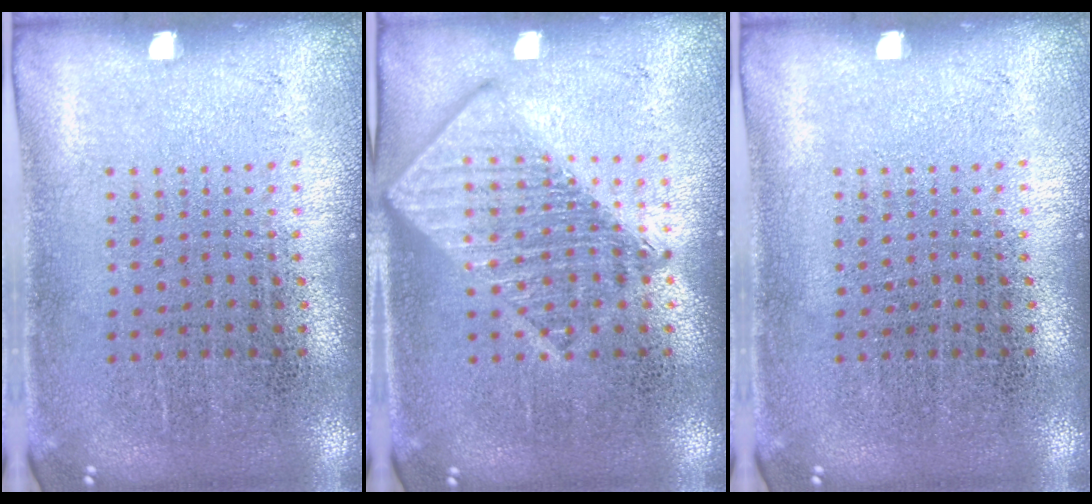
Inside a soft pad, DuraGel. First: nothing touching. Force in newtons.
{"total": 2.7, "press": 2.7, "slide": 0.3}
{"total": 0.0}